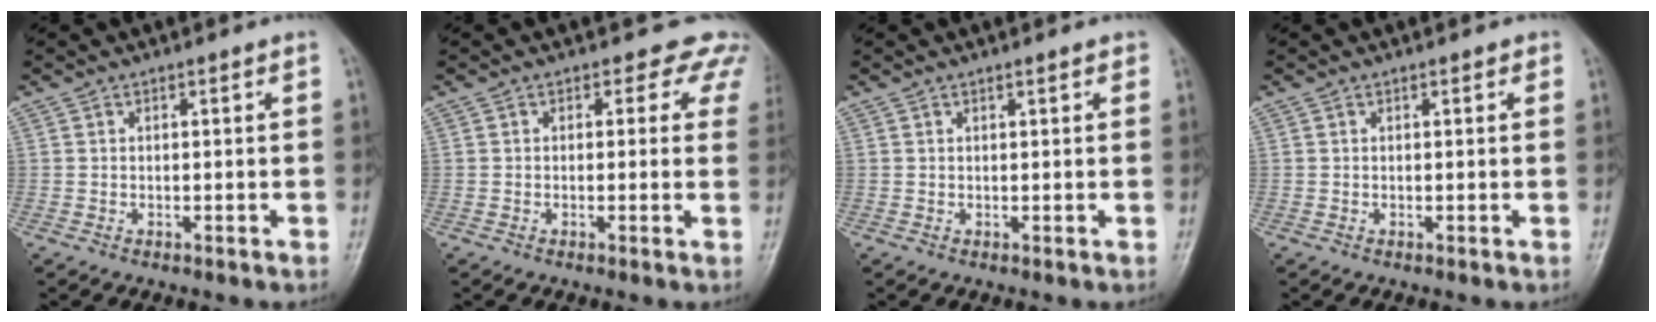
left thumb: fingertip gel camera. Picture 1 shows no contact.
{"total": 4.9, "force": [3.5, 3.3, 1.2], "torque": [0.026, -0.009, 0.011]}
{"total": 1.0, "force": [0.7, 0.3, 0.7], "torque": [-0.008, -0.001, 0.006]}
{"total": 0.8, "force": [0.4, 0.4, 0.5], "torque": [-0.005, -0.001, 0.002]}